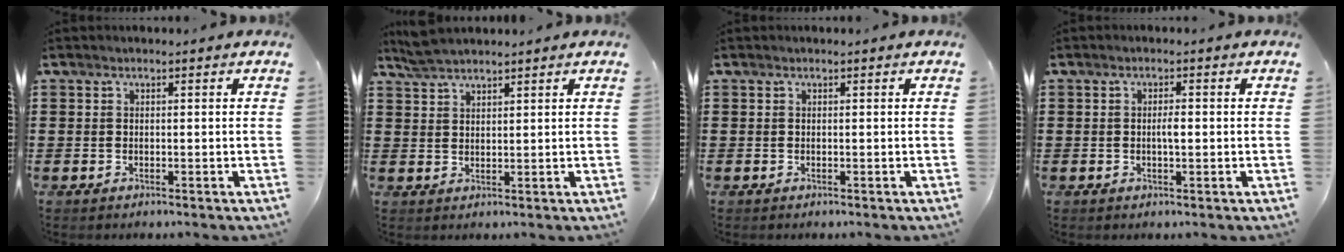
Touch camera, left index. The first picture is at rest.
{"total": 3.3, "force": [3.1, 0.5, 1.1], "torque": [-0.030, -0.003, 0.059]}
{"total": 0.0}
{"total": 2.0, "force": [-0.1, 0.6, 1.9], "torque": [-0.037, 0.000, -0.003]}